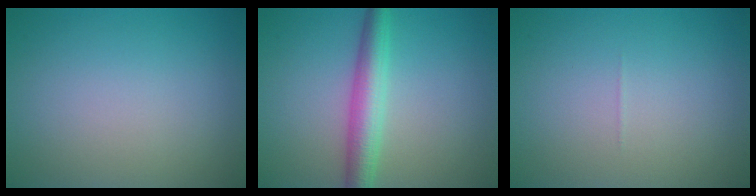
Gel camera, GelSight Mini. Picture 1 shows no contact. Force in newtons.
{"total": 4.3, "press": 4.3, "slide": 0.1}
{"total": 0.0}